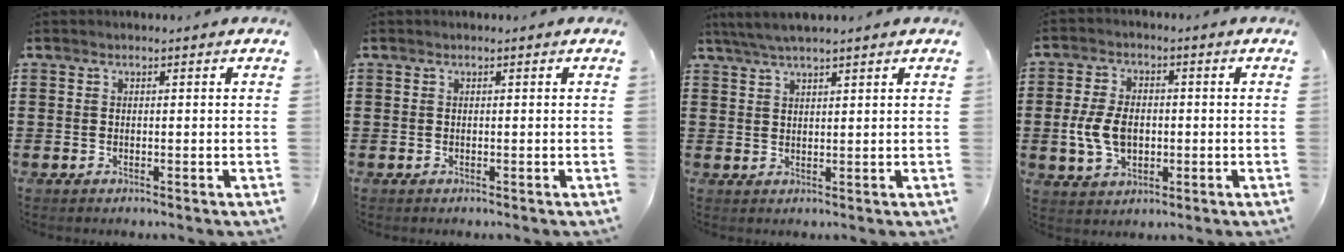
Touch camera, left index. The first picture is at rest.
{"total": 0.0}
{"total": 3.2, "force": [2.8, 0.1, 1.7], "torque": [-0.038, 0.001, 0.051]}
{"total": 6.9, "force": [-0.7, 4.5, 5.2], "torque": [-0.124, 0.003, -0.018]}